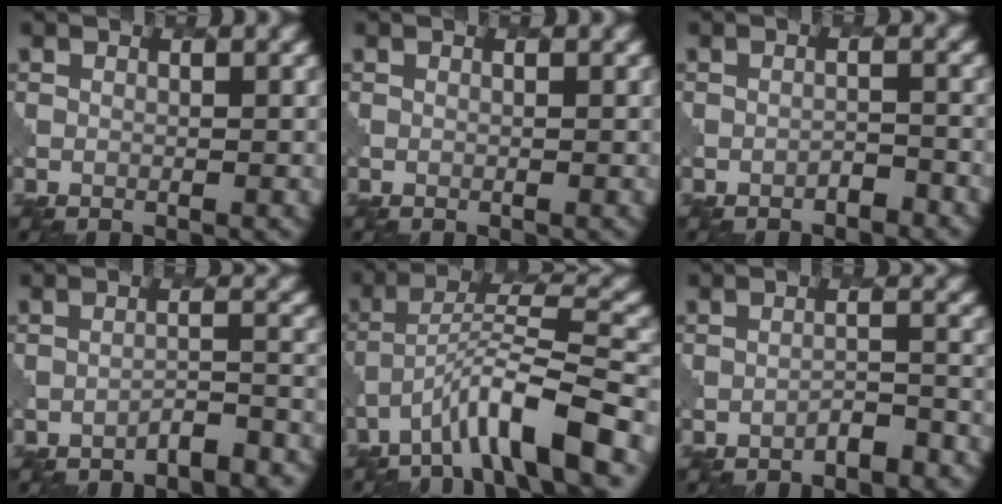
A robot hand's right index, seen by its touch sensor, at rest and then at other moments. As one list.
[{"total": 0.0}, {"total": 0.9, "force": [-0.9, 0.3, 0.0], "torque": [0.001, 0.002, -0.014]}, {"total": 3.5, "force": [-3.1, 0.7, 1.4], "torque": [-0.021, 0.004, -0.042]}, {"total": 7.6, "force": [-5.0, 1.1, 5.7], "torque": [-0.097, 0.013, -0.090]}, {"total": 2.3, "force": [-2.0, 0.6, 0.9], "torque": [-0.012, 0.006, -0.031]}]